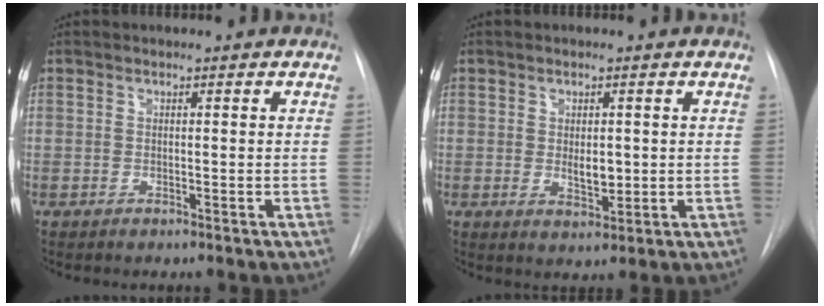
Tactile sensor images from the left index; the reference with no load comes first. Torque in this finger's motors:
{"motor_torque": [0.51, -0.35, 0.27, 0.02]}